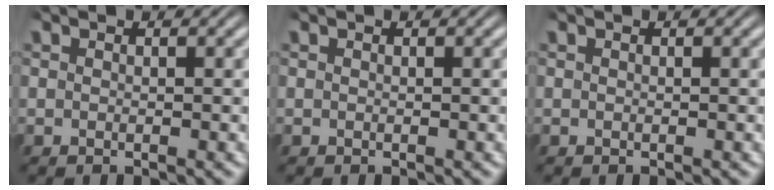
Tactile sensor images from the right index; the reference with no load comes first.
{"total": 0.0}
{"total": 0.0}